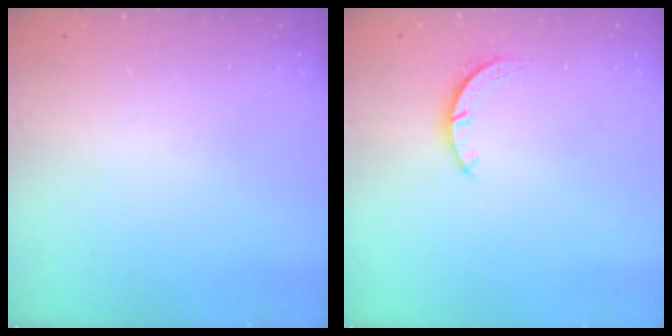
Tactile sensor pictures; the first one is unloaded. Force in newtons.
{"total": 2.7, "press": 2.7, "slide": 0.4}